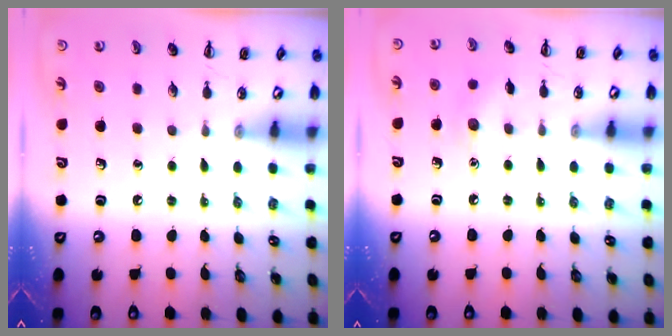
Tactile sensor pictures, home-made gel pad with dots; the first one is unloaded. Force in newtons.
{"total": 6.1, "press": 5.9, "slide": 1.5}